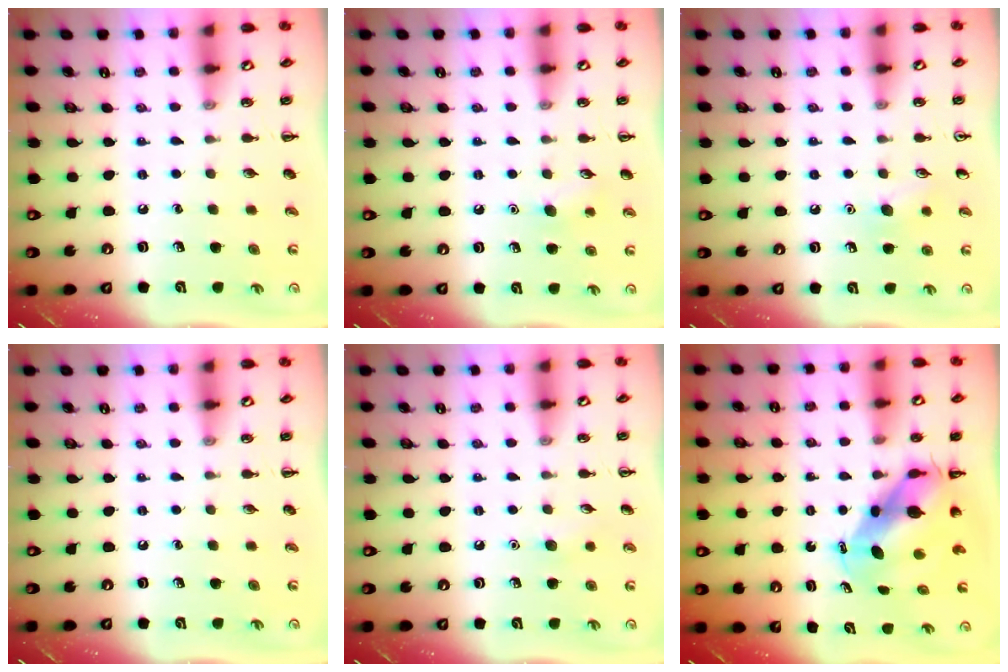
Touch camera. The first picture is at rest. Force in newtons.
{"total": 7.1, "press": 6.8, "slide": 2.1}
{"total": 7.2, "press": 6.9, "slide": 2.0}
{"total": 0.0}
{"total": 4.5, "press": 4.4, "slide": 1.1}
{"total": 7.5, "press": 7.2, "slide": 2.2}